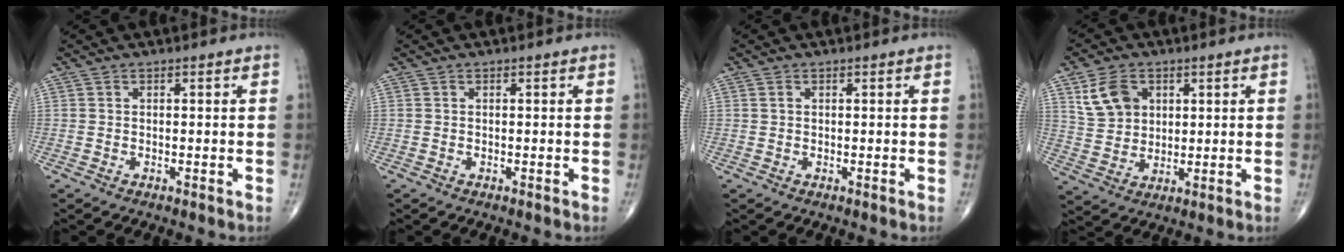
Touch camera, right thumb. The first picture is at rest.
{"total": 0.0}
{"total": 0.5, "force": [0.2, 0.4, 0.3], "torque": [-0.006, 0.001, 0.004]}
{"total": 8.4, "force": [3.5, 6.2, 4.5], "torque": [-0.065, -0.010, 0.074]}